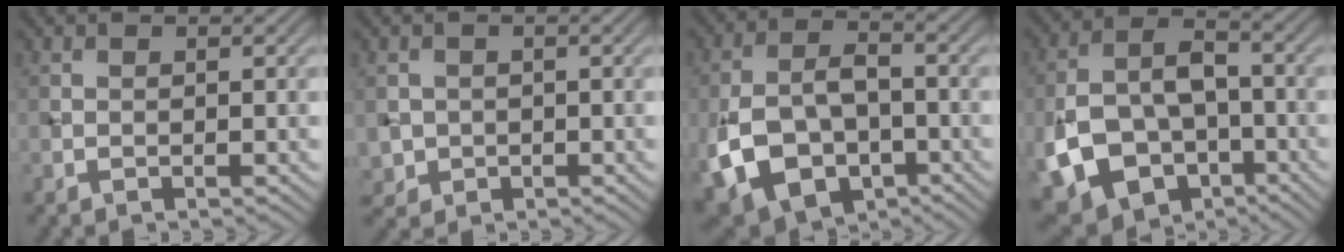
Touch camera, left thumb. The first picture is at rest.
{"total": 2.3, "force": [-0.1, 2.3, 0.3], "torque": [-0.015, -0.012, -0.002]}
{"total": 11.8, "force": [-4.8, 7.6, 7.6], "torque": [-0.166, -0.024, -0.086]}
{"total": 13.4, "force": [-5.5, 9.1, 8.2], "torque": [-0.181, -0.033, -0.096]}